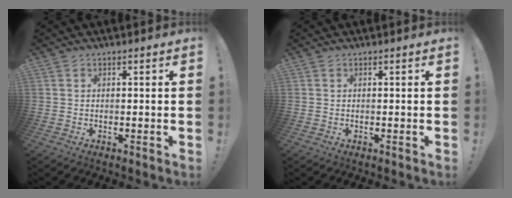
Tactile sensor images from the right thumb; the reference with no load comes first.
{"total": 0.0}